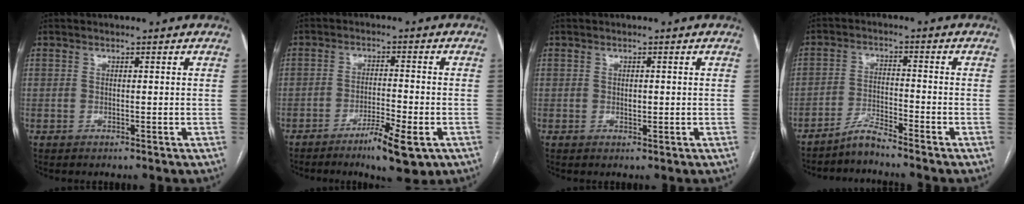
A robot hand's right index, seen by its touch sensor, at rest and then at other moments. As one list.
[{"total": 7.2, "force": [-4.1, 1.0, 5.9], "torque": [-0.097, -0.010, -0.061]}, {"total": 1.0, "force": [0.0, 0.6, 0.8], "torque": [-0.013, 0.000, 0.001]}, {"total": 3.6, "force": [-3.5, -0.5, 0.9], "torque": [-0.017, -0.017, -0.071]}]